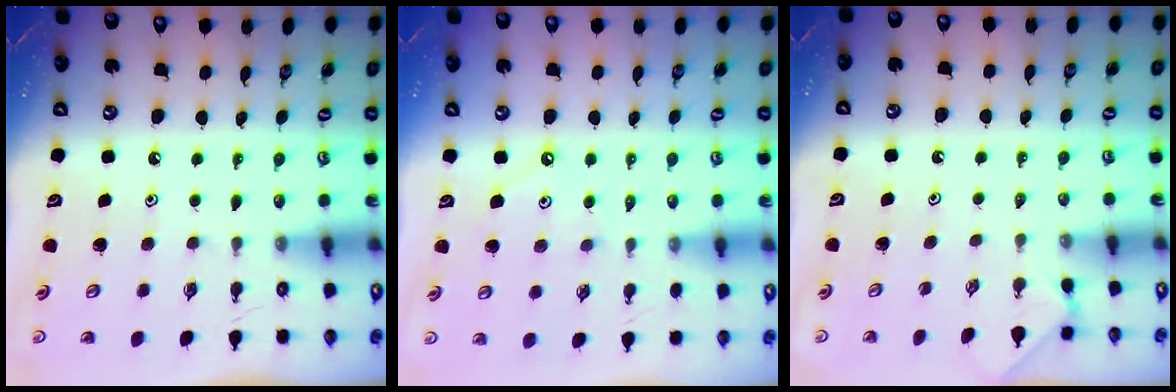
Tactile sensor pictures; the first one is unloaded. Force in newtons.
{"total": 2.9, "press": 2.8, "slide": 0.5}
{"total": 1.4, "press": 1.4, "slide": 0.2}